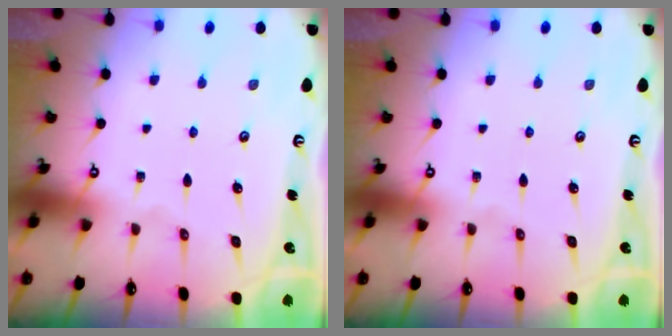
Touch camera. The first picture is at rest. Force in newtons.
{"total": 0.0}